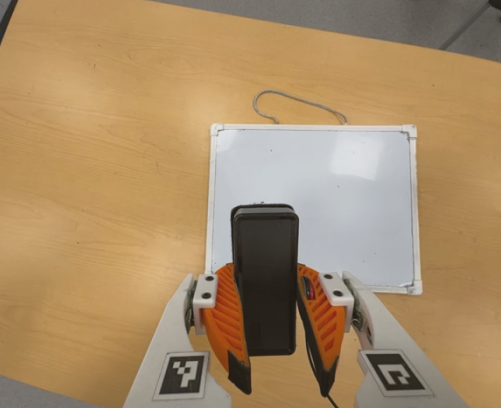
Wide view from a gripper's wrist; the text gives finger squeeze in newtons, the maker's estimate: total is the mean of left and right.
{"total": 9.4, "left": 7.7, "right": 11.2}